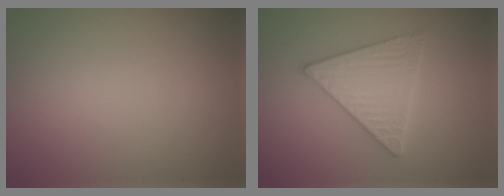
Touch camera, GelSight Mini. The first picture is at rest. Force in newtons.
{"total": 4.0, "press": 4.0, "slide": 0.5}